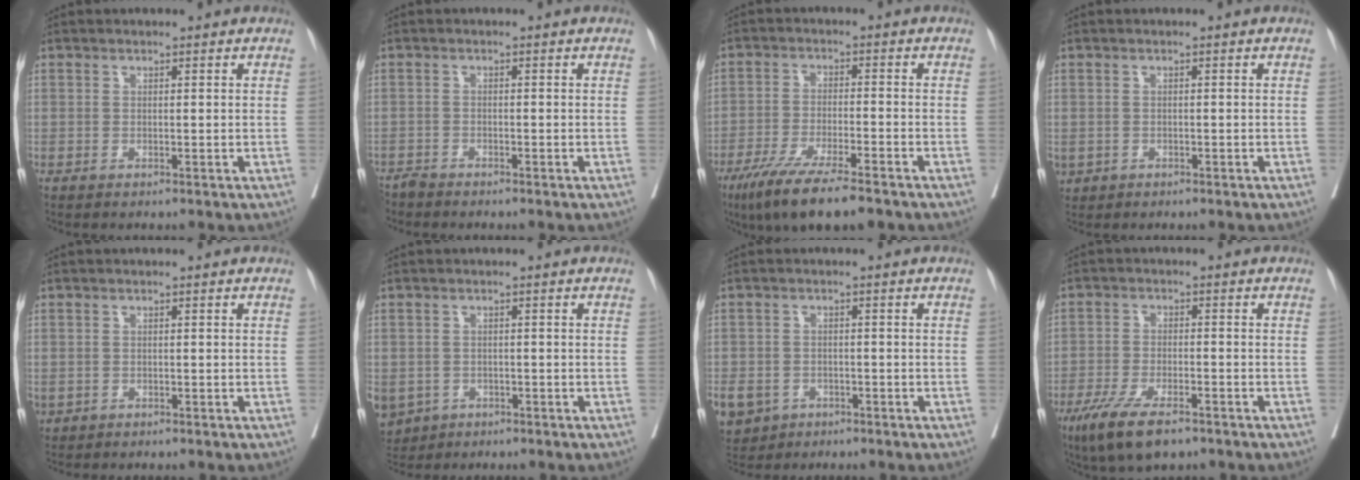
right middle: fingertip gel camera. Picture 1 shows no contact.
{"total": 1.5, "force": [-1.5, 0.0, -0.1], "torque": [0.003, -0.006, -0.031]}
{"total": 11.8, "force": [-8.6, 1.4, 7.9], "torque": [-0.135, -0.029, -0.141]}
{"total": 2.2, "force": [-0.9, 1.8, 0.9], "torque": [-0.024, -0.001, -0.008]}
{"total": 1.4, "force": [-0.6, 1.1, 0.6], "torque": [-0.020, 0.000, -0.002]}
{"total": 9.2, "force": [-4.4, 7.5, 3.2], "torque": [-0.099, -0.003, -0.061]}
{"total": 12.1, "force": [-5.8, 9.5, 4.7], "torque": [-0.142, -0.005, -0.083]}
{"total": 9.2, "force": [-6.3, 2.4, 6.3], "torque": [-0.119, -0.019, -0.106]}